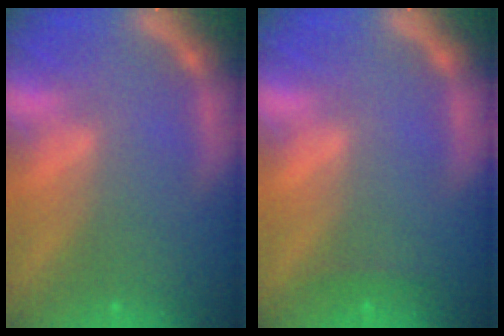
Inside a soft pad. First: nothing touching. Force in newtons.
{"total": 0.9}